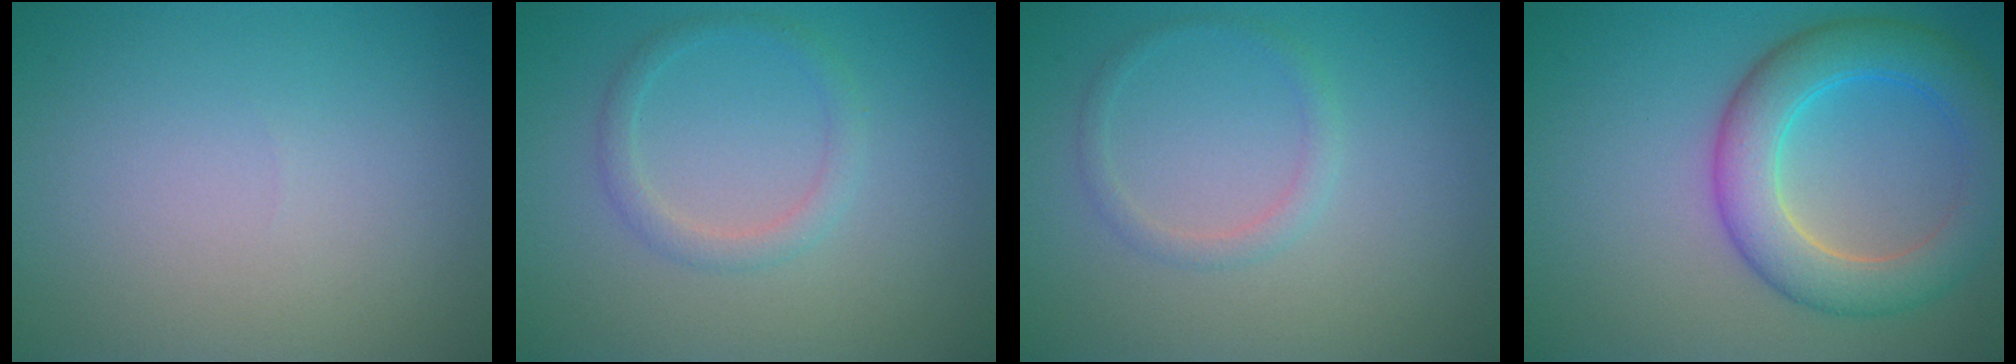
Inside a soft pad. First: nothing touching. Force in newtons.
{"total": 1.7, "press": 1.7, "slide": 0.0}
{"total": 1.4, "press": 1.4, "slide": 0.1}
{"total": 6.6, "press": 6.6, "slide": 0.2}